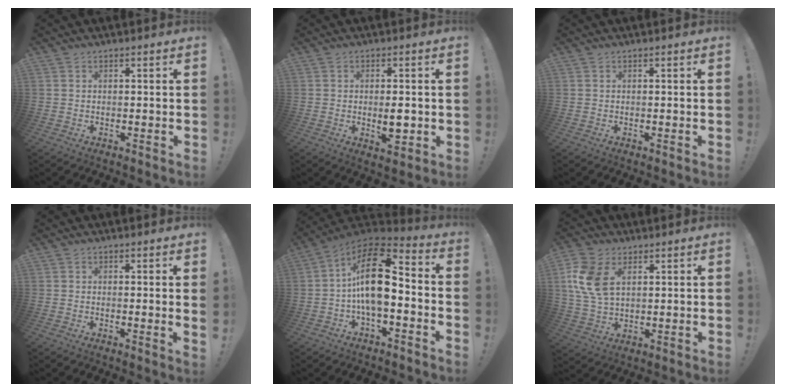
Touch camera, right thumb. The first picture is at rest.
{"total": 5.7, "force": [-1.0, 2.2, 5.1], "torque": [-0.079, 0.000, -0.016]}
{"total": 0.0}
{"total": 1.4, "force": [0.5, -0.6, 1.1], "torque": [-0.010, -0.007, 0.006]}
{"total": 18.4, "force": [0.5, 9.5, 15.8], "torque": [-0.270, 0.007, 0.011]}
{"total": 12.0, "force": [4.3, 7.6, 8.3], "torque": [-0.174, -0.007, 0.082]}